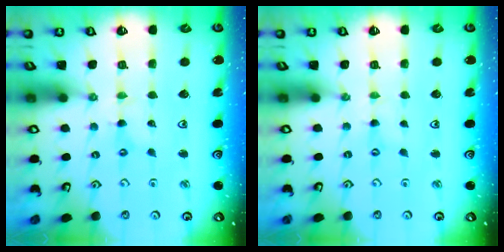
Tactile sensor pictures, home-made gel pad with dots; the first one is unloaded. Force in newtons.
{"total": 0.0}